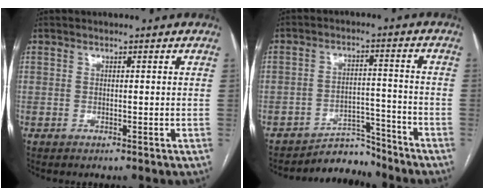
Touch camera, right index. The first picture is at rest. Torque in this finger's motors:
{"motor_torque": [-0.12, 0.03, -0.10, -0.05]}